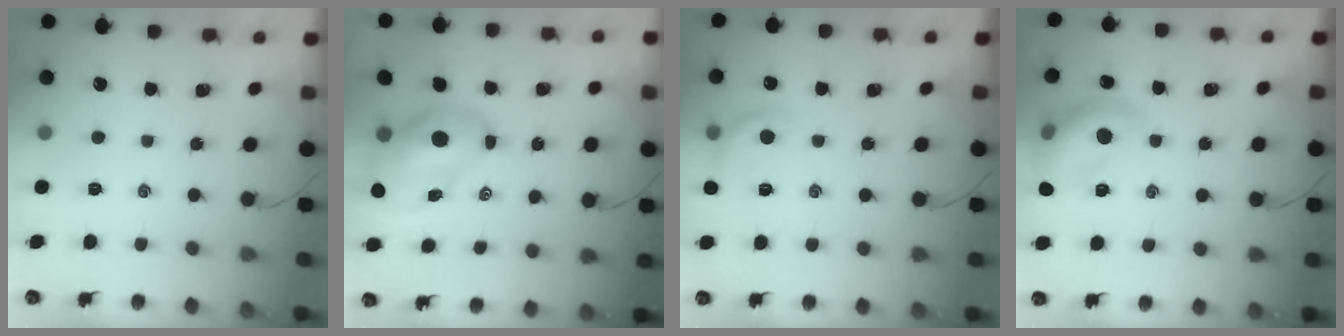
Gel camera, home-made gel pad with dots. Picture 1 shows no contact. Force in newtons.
{"total": 10.4, "press": 9.9, "slide": 3.1}
{"total": 8.8, "press": 8.6, "slide": 1.7}
{"total": 13.6, "press": 13.5, "slide": 1.8}